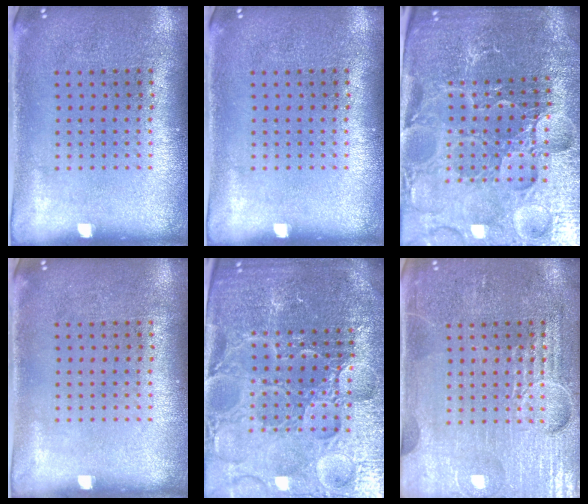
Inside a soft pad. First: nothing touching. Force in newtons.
{"total": 0.0}
{"total": 5.1, "press": 4.8, "slide": 1.7}
{"total": 0.0}
{"total": 5.7, "press": 5.2, "slide": 2.4}
{"total": 4.0, "press": 4.0, "slide": 0.3}